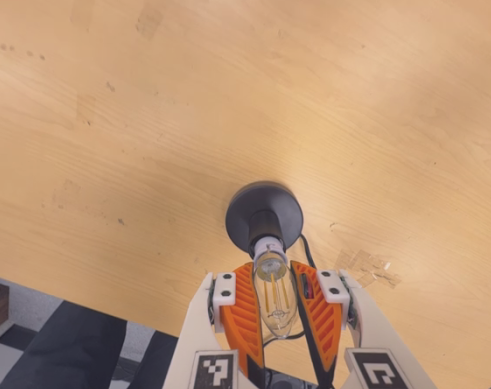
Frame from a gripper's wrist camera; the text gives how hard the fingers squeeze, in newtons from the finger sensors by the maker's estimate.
{"total": 14.6, "left": 14.5, "right": 14.7}